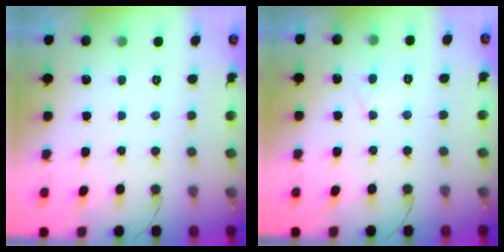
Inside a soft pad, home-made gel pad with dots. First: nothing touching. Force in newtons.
{"total": 4.4, "press": 4.4, "slide": 0.6}